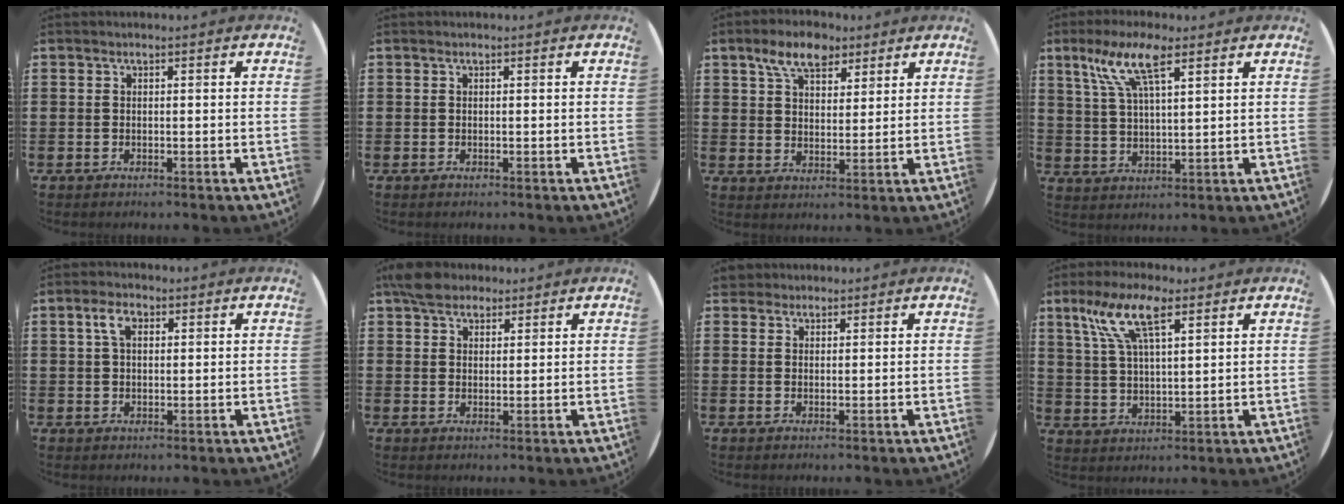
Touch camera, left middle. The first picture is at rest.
{"total": 0.0}
{"total": 6.8, "force": [4.9, 3.5, 3.3], "torque": [-0.064, -0.001, 0.086]}
{"total": 8.2, "force": [5.1, 2.2, 6.0], "torque": [-0.132, 0.002, 0.089]}
{"total": 3.4, "force": [1.7, 1.9, 2.3], "torque": [-0.052, 0.010, 0.030]}
{"total": 4.0, "force": [3.3, 1.9, 1.1], "torque": [-0.022, 0.002, 0.063]}
{"total": 2.0, "force": [1.8, 0.8, 0.2], "torque": [0.000, 0.002, 0.035]}
{"total": 8.6, "force": [5.2, 2.7, 6.3], "torque": [-0.140, 0.005, 0.091]}